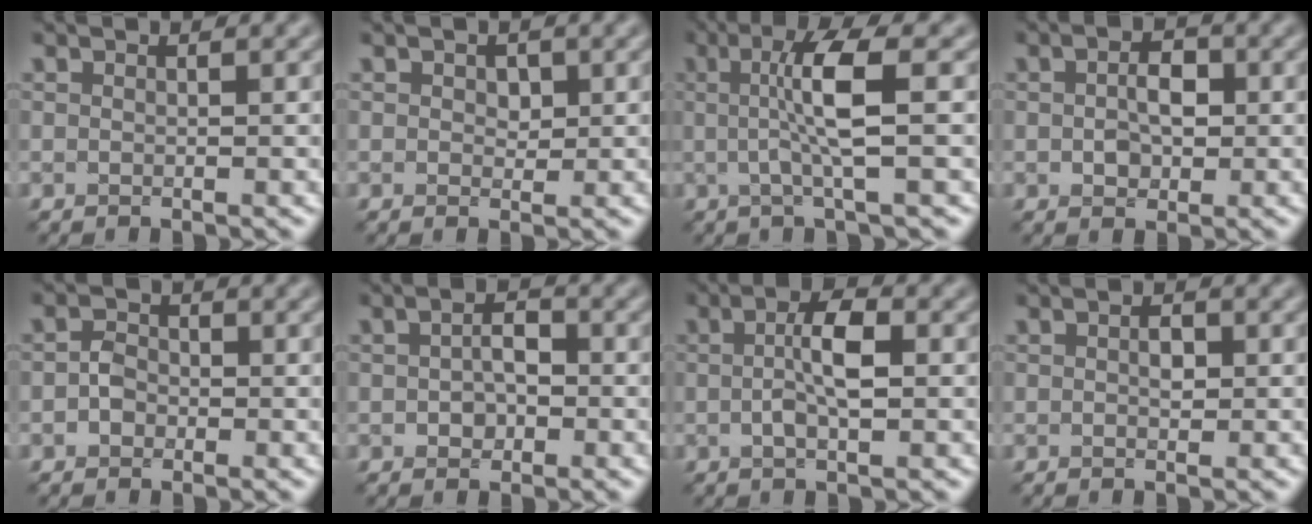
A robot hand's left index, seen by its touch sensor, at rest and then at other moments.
{"total": 1.1, "force": [0.3, 0.8, 0.7], "torque": [-0.010, -0.002, 0.005]}
{"total": 4.9, "force": [0.3, 0.7, 4.9], "torque": [-0.091, 0.004, 0.005]}
{"total": 3.0, "force": [0.0, 2.0, 2.2], "torque": [-0.041, 0.001, -0.002]}
{"total": 1.6, "force": [-0.6, 1.3, 0.6], "torque": [-0.009, 0.004, -0.016]}
{"total": 2.5, "force": [-0.2, 1.6, 1.9], "torque": [-0.036, 0.001, -0.007]}
{"total": 3.7, "force": [0.0, 1.2, 3.5], "torque": [-0.066, 0.004, -0.003]}
{"total": 1.2, "force": [0.1, 0.7, 1.0], "torque": [-0.015, 0.001, 0.000]}